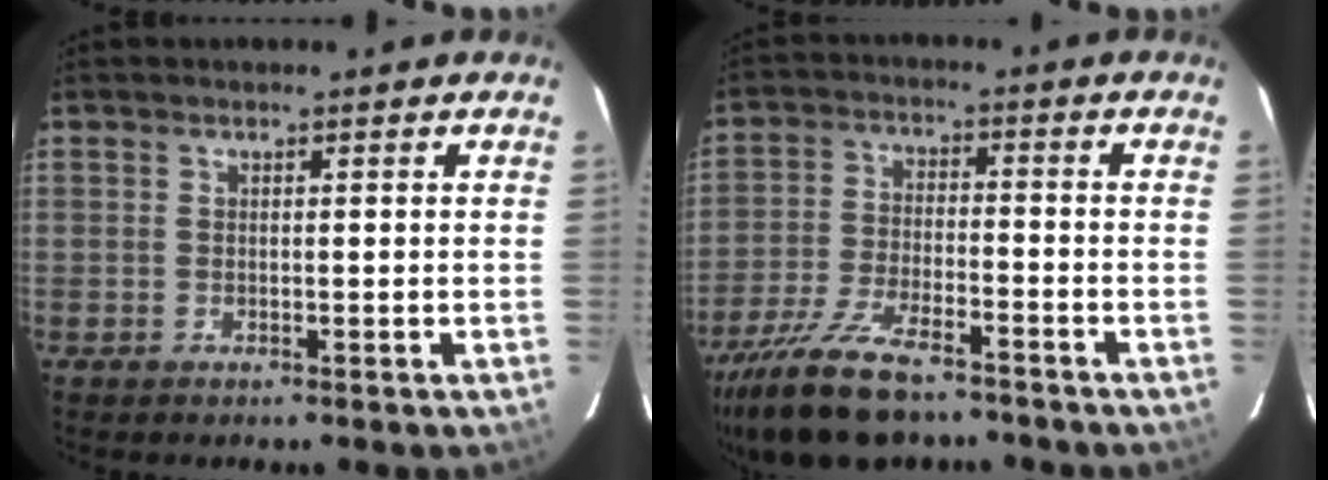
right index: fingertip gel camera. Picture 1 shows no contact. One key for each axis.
{"total": 16.8, "fx": -13.2, "fy": 5.3, "fz": 8.9, "tx": -0.199, "ty": -0.034, "tz": -0.234}